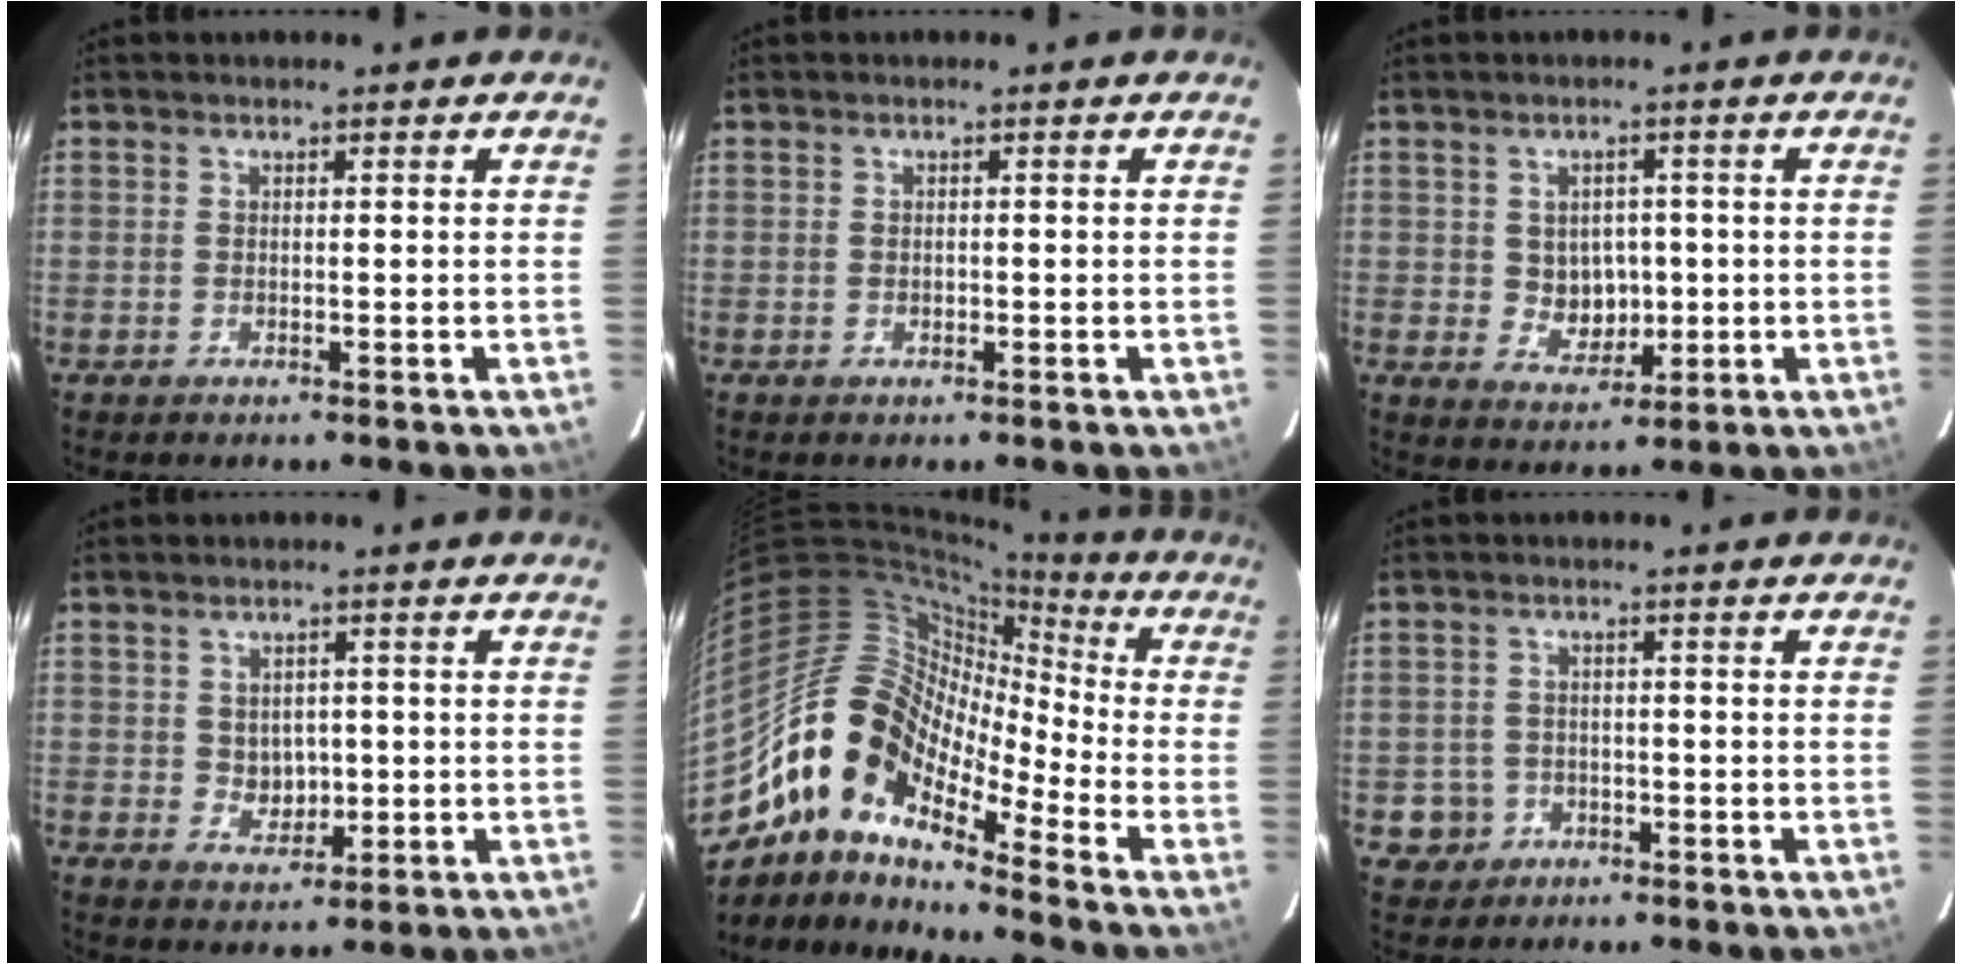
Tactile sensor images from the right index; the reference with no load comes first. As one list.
[{"total": 0.8, "force": [-0.2, 0.6, 0.5], "torque": [-0.006, 0.001, -0.002]}, {"total": 5.5, "force": [0.0, 4.9, 2.6], "torque": [-0.045, 0.006, 0.013]}, {"total": 4.1, "force": [0.1, 3.6, 2.0], "torque": [-0.032, 0.003, 0.010]}, {"total": 16.0, "force": [-9.8, 7.1, 10.6], "torque": [-0.170, 0.000, -0.204]}, {"total": 4.6, "force": [-1.6, 4.3, 0.3], "torque": [-0.017, 0.017, -0.021]}]